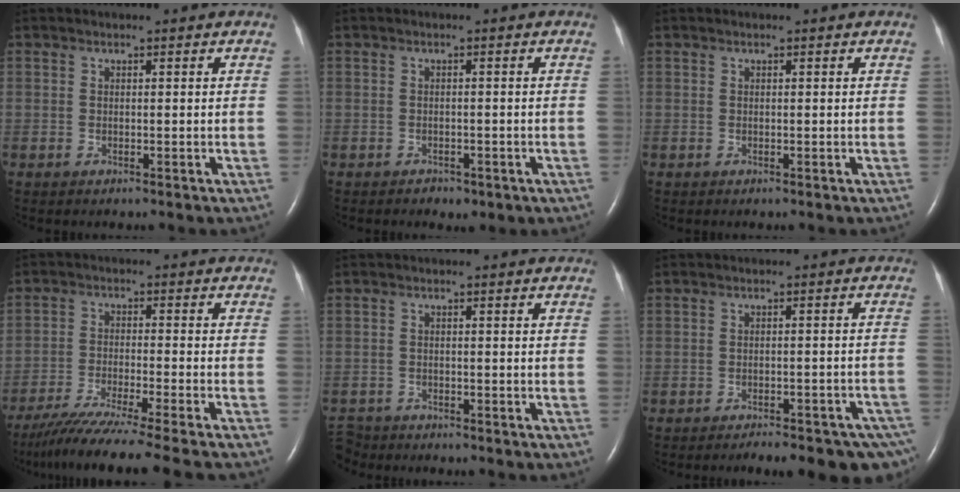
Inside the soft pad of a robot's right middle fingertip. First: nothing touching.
{"total": 2.2, "force": [-1.4, 1.3, 1.1], "torque": [-0.014, 0.000, -0.007]}
{"total": 0.0}
{"total": 14.2, "force": [-12.0, -2.0, 7.3], "torque": [-0.108, -0.047, -0.192]}
{"total": 3.9, "force": [-3.7, 1.3, -0.3], "torque": [0.003, -0.012, -0.070]}
{"total": 13.8, "force": [-11.3, 3.7, 7.1], "torque": [-0.054, 0.011, -0.126]}